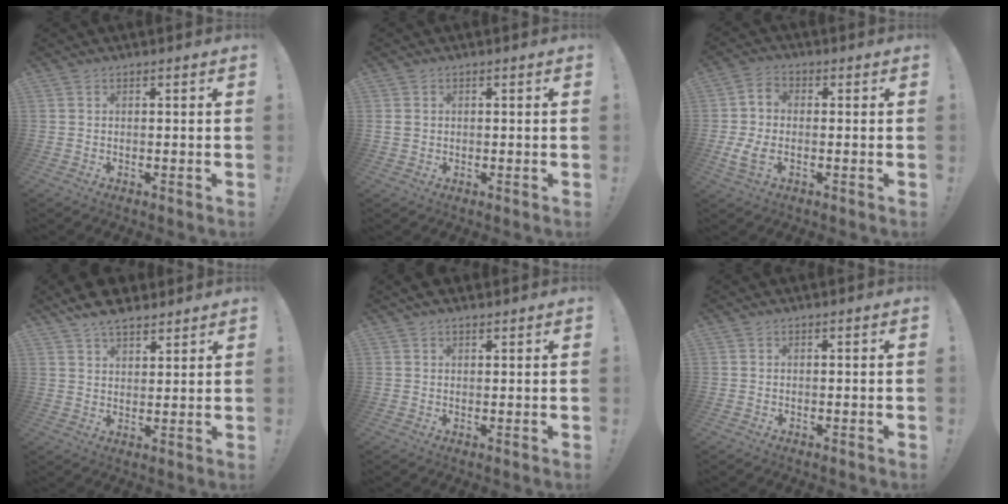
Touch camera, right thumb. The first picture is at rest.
{"total": 1.8, "force": [0.3, 1.6, 0.7], "torque": [-0.010, 0.006, 0.004]}
{"total": 6.6, "force": [-1.4, 3.9, 5.1], "torque": [-0.102, -0.006, -0.023]}
{"total": 8.1, "force": [6.5, 3.7, 3.2], "torque": [-0.046, -0.034, 0.121]}
{"total": 2.4, "force": [2.1, 0.9, 0.8], "torque": [-0.009, -0.008, 0.038]}
{"total": 0.0}